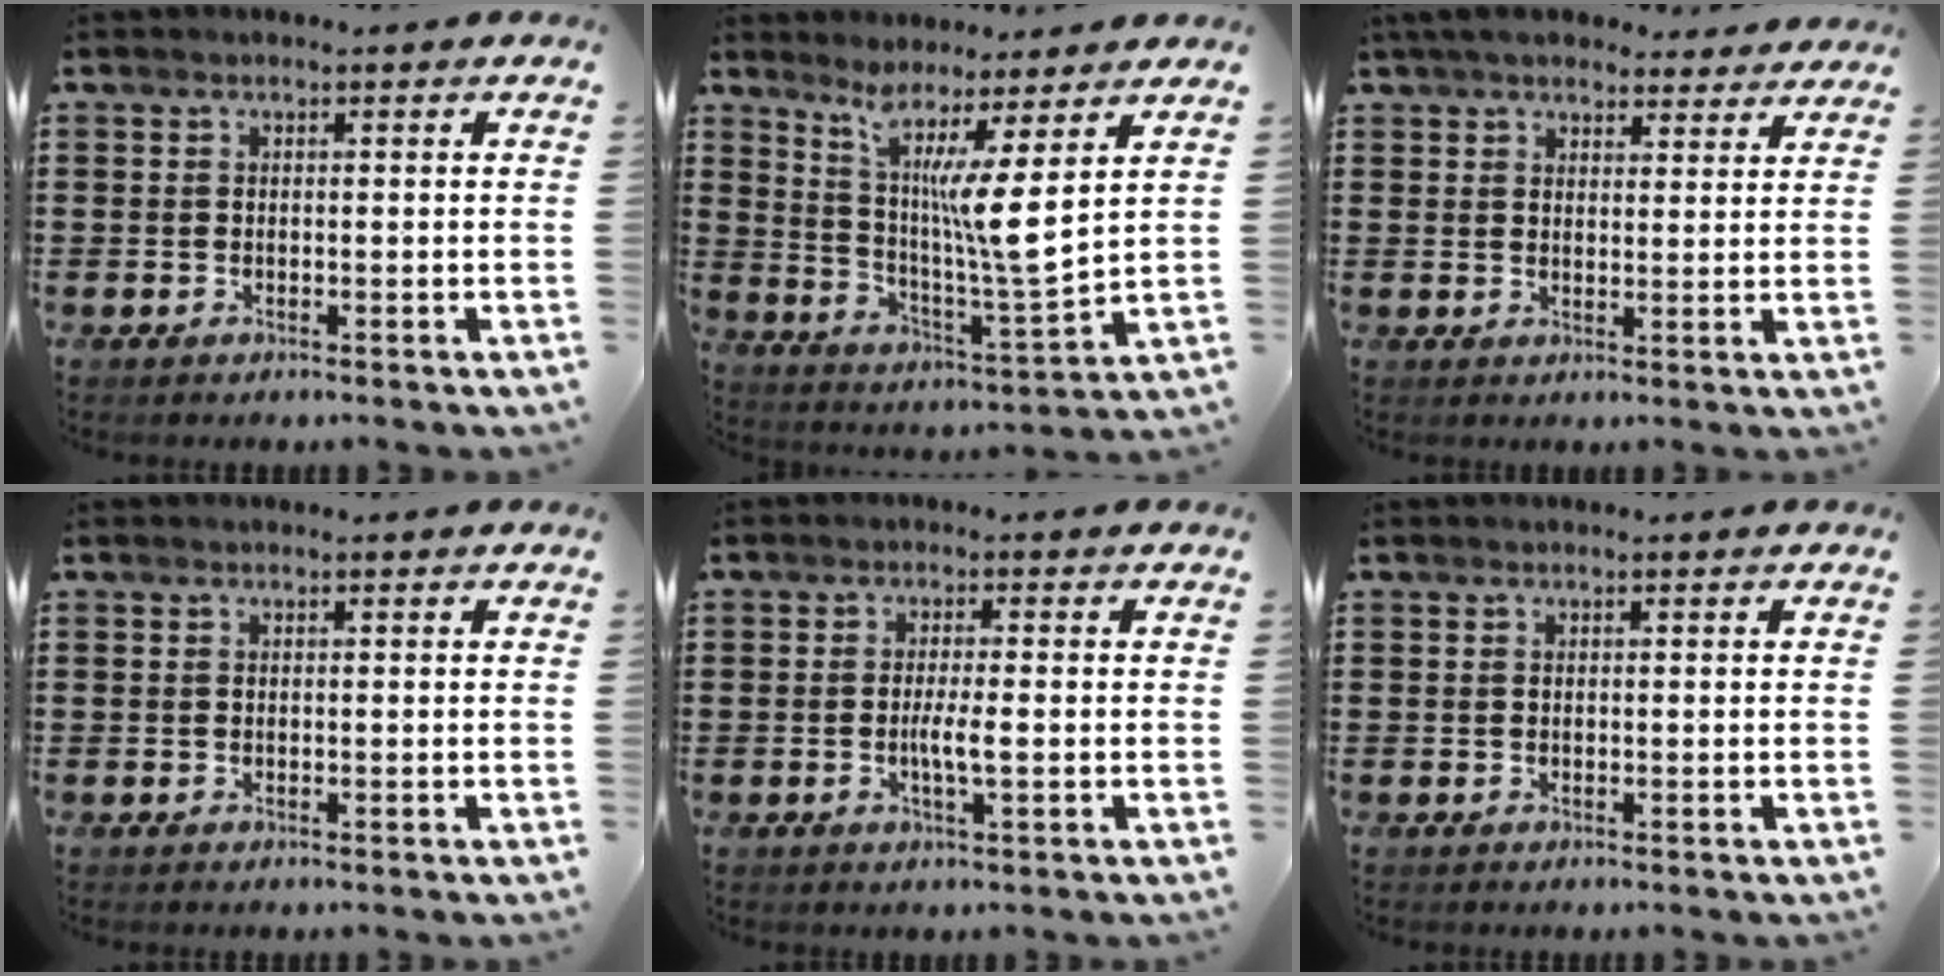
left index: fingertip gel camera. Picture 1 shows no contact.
{"total": 8.4, "force": [4.7, -0.7, 7.0], "torque": [-0.130, -0.052, 0.073]}
{"total": 5.3, "force": [4.8, 1.4, 1.6], "torque": [-0.048, -0.008, 0.090]}
{"total": 0.0}
{"total": 3.2, "force": [-0.6, 0.4, 3.1], "torque": [-0.061, -0.005, -0.014]}
{"total": 0.0}